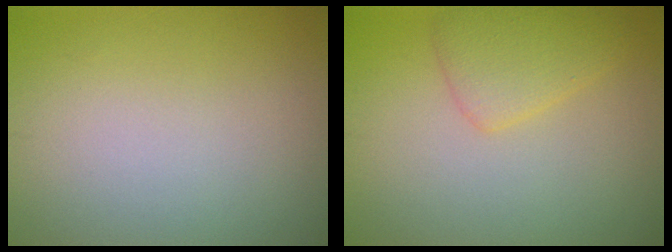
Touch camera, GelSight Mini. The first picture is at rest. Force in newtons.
{"total": 2.6, "press": 2.6, "slide": 0.1}